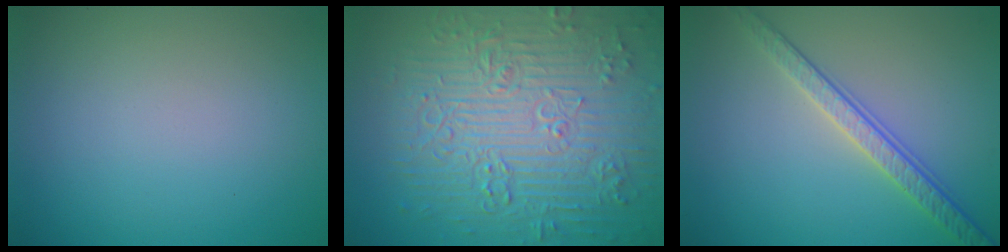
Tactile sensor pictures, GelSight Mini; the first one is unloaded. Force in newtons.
{"total": 11.0, "press": 7.5, "slide": 8.0}
{"total": 3.4, "press": 3.0, "slide": 1.6}